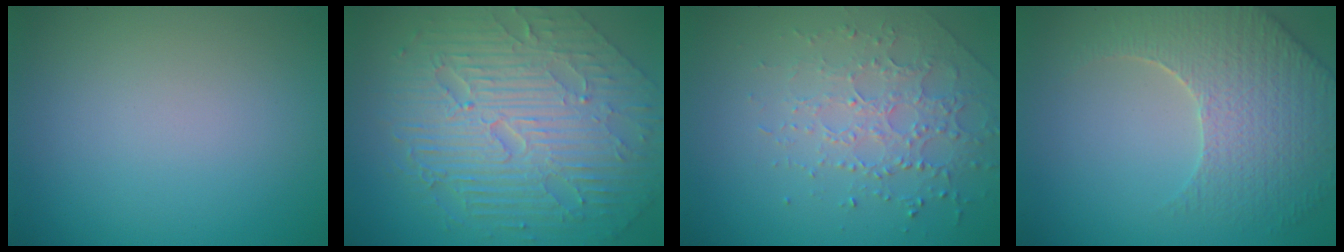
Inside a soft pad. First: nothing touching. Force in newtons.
{"total": 10.6, "press": 7.0, "slide": 7.9}
{"total": 2.6, "press": 2.4, "slide": 1.1}
{"total": 5.4, "press": 4.8, "slide": 2.5}